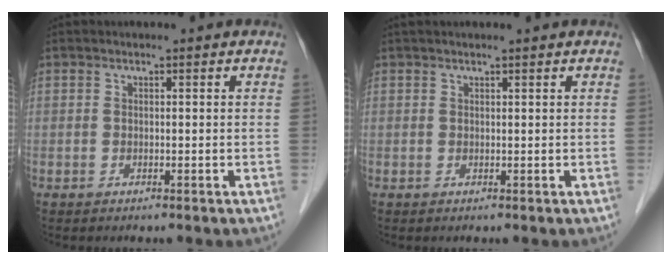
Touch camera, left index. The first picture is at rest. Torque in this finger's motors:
{"motor_torque": [0.30, -0.27, 0.08, 0.02]}